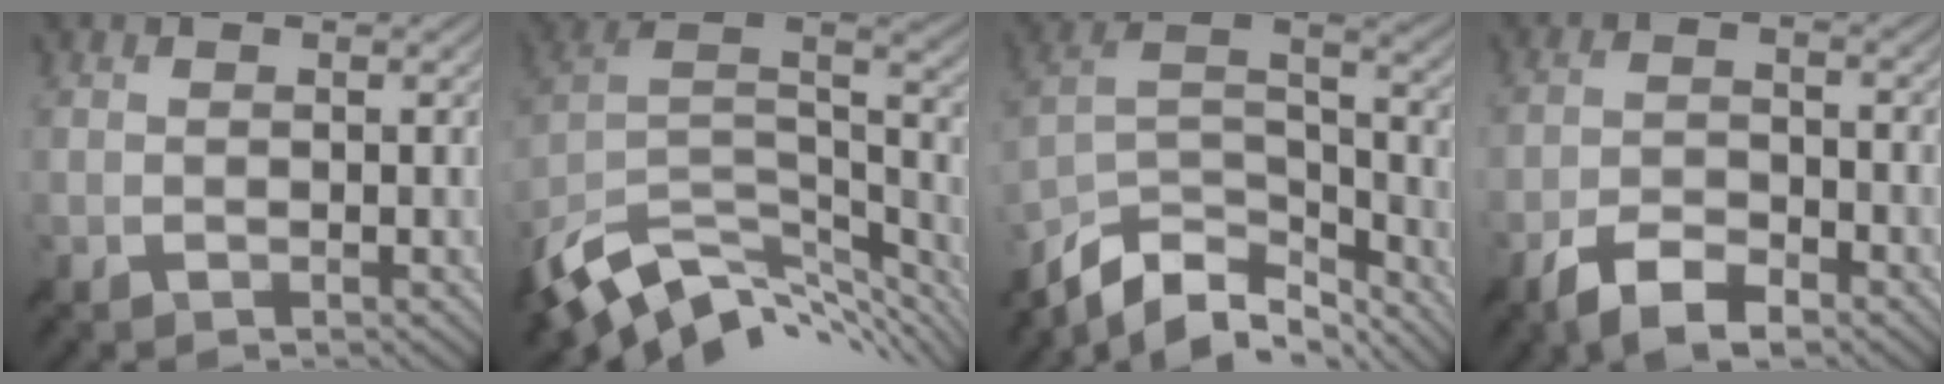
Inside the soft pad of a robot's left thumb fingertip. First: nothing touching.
{"total": 14.0, "force": [-8.4, 6.9, 8.8], "torque": [-0.220, -0.019, -0.139]}
{"total": 12.5, "force": [-9.5, 5.5, 6.1], "torque": [-0.142, -0.004, -0.172]}
{"total": 6.2, "force": [-4.6, 2.0, 3.7], "torque": [-0.075, -0.003, -0.087]}